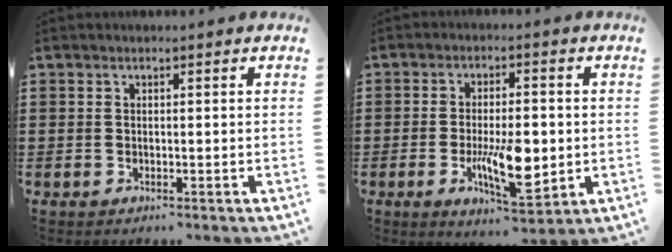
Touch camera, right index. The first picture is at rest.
{"total": 10.0, "force": [-1.8, 3.8, 9.1], "torque": [-0.151, -0.017, -0.024]}